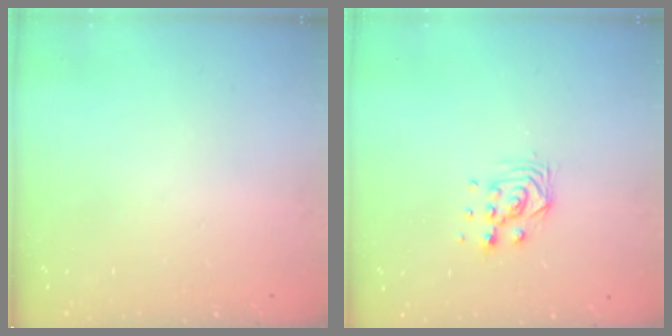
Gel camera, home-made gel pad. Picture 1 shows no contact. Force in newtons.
{"total": 6.1, "press": 6.1, "slide": 0.8}